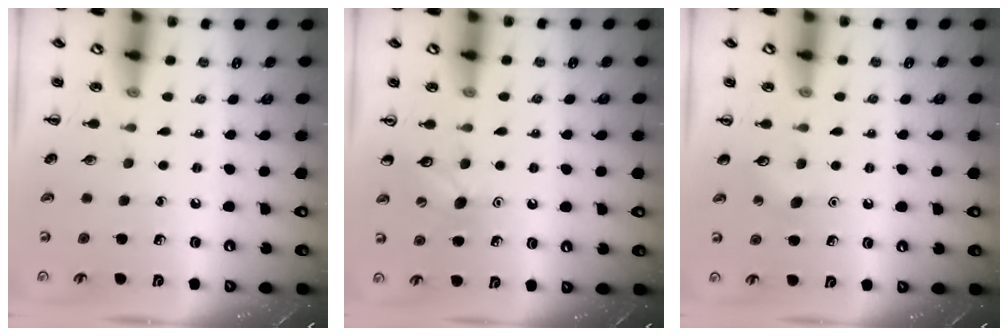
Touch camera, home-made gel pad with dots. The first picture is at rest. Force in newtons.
{"total": 6.0, "press": 5.8, "slide": 1.5}
{"total": 2.8, "press": 2.7, "slide": 0.7}